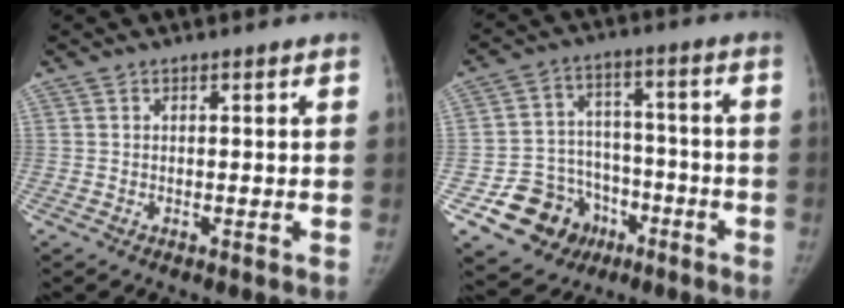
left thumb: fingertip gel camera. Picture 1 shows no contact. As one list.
[{"total": 13.7, "force": [-6.5, 11.4, 4.0], "torque": [-0.033, 0.071, -0.094]}]